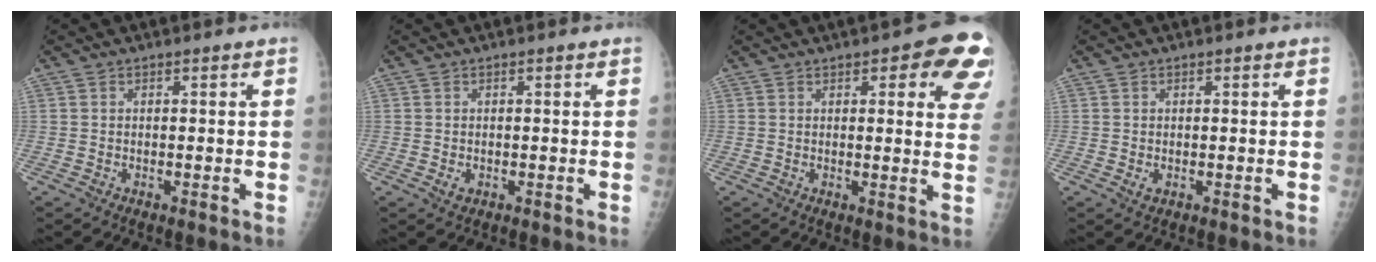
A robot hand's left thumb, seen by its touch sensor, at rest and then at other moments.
{"total": 1.4, "force": [-0.2, 1.0, 0.9], "torque": [-0.010, -0.002, 0.000]}
{"total": 12.5, "force": [6.2, 4.4, 9.9], "torque": [-0.074, -0.021, 0.059]}
{"total": 1.4, "force": [0.1, 0.8, 1.1], "torque": [-0.014, -0.003, 0.004]}